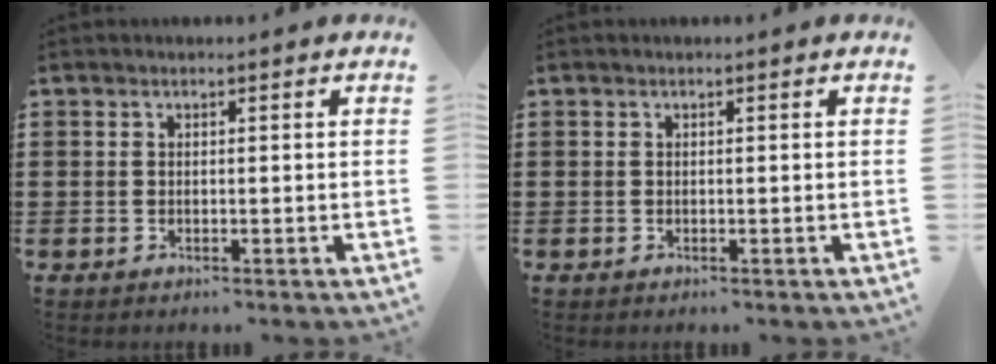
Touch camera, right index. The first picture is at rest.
{"total": 0.0}